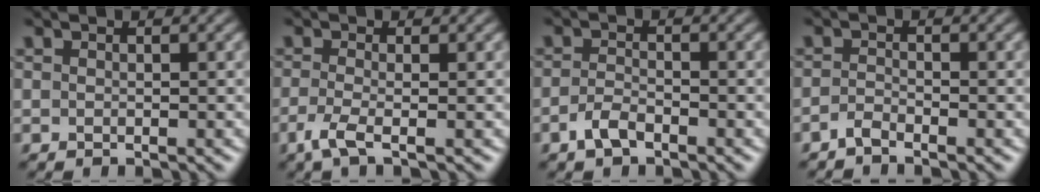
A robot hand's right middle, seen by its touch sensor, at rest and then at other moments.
{"total": 2.6, "force": [-1.3, 0.6, 2.2], "torque": [-0.050, -0.010, -0.036]}
{"total": 2.0, "force": [-1.3, 0.8, 1.2], "torque": [-0.028, 0.002, -0.030]}
{"total": 1.2, "force": [-1.0, 0.2, 0.6], "torque": [-0.015, 0.002, -0.024]}